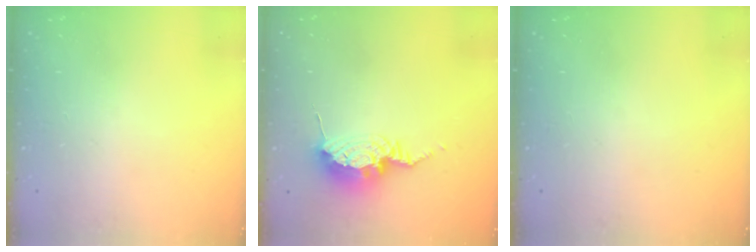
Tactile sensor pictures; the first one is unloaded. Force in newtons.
{"total": 10.0, "press": 10.0, "slide": 1.1}
{"total": 0.0}